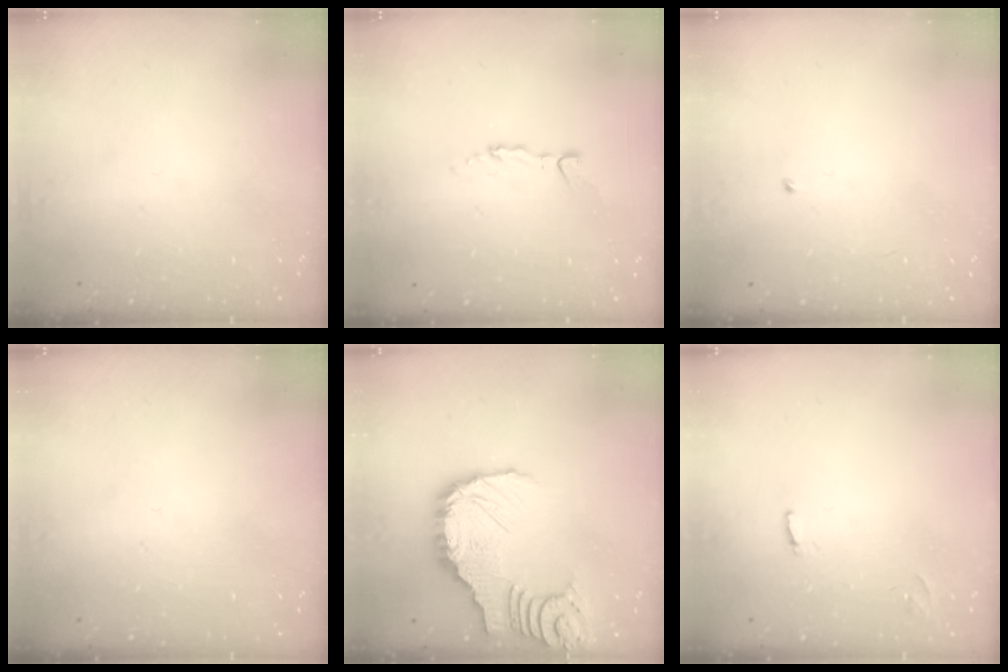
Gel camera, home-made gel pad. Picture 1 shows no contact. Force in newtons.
{"total": 3.0, "press": 3.0, "slide": 0.2}
{"total": 2.7, "press": 2.7, "slide": 0.2}
{"total": 0.0}
{"total": 11.8, "press": 11.7, "slide": 1.4}
{"total": 3.6, "press": 3.6, "slide": 0.1}